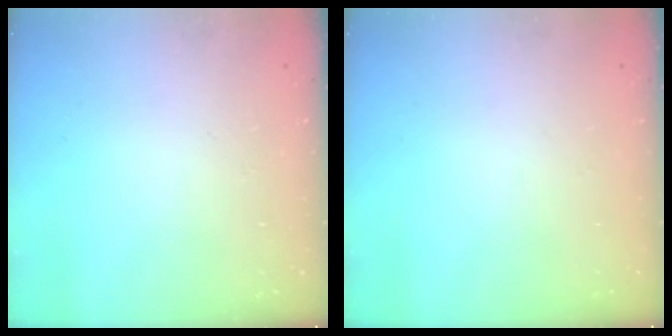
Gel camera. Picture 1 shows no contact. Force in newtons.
{"total": 0.0}